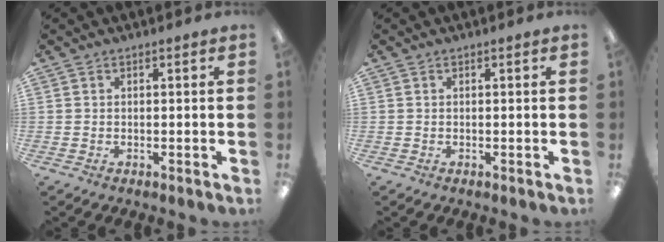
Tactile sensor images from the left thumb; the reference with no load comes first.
{"total": 0.0}